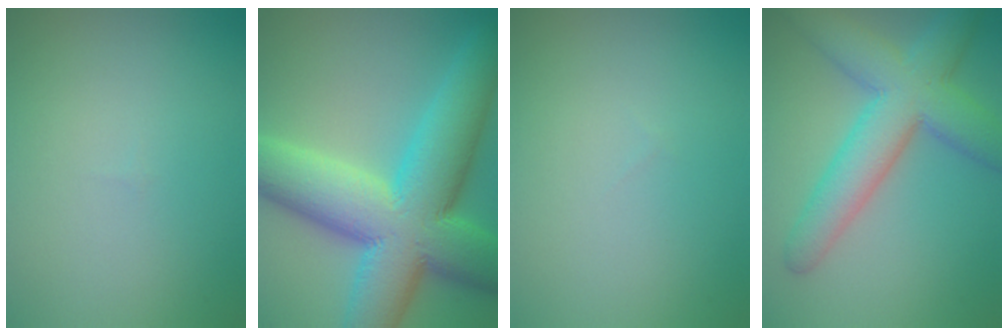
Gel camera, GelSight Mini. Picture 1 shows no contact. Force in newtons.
{"total": 14.8, "press": 14.8, "slide": 0.4}
{"total": 0.0}
{"total": 8.2, "press": 8.2, "slide": 0.2}